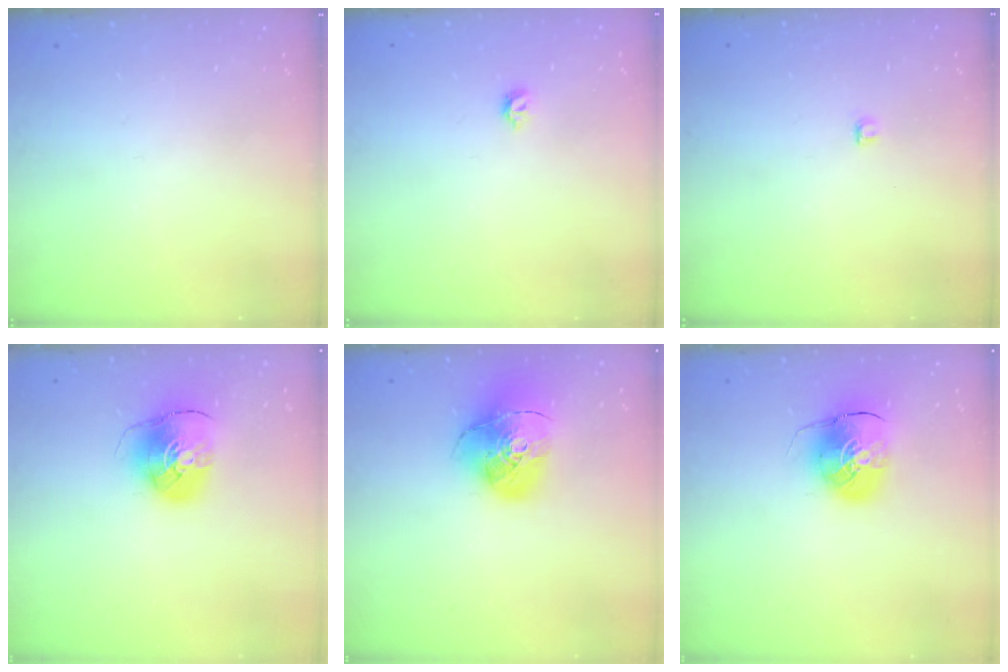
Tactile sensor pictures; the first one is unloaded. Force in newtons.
{"total": 4.1, "press": 4.0, "slide": 0.8}
{"total": 2.8, "press": 2.7, "slide": 0.3}
{"total": 9.7, "press": 9.6, "slide": 1.4}
{"total": 15.3, "press": 15.2, "slide": 1.8}
{"total": 9.6, "press": 9.4, "slide": 1.7}